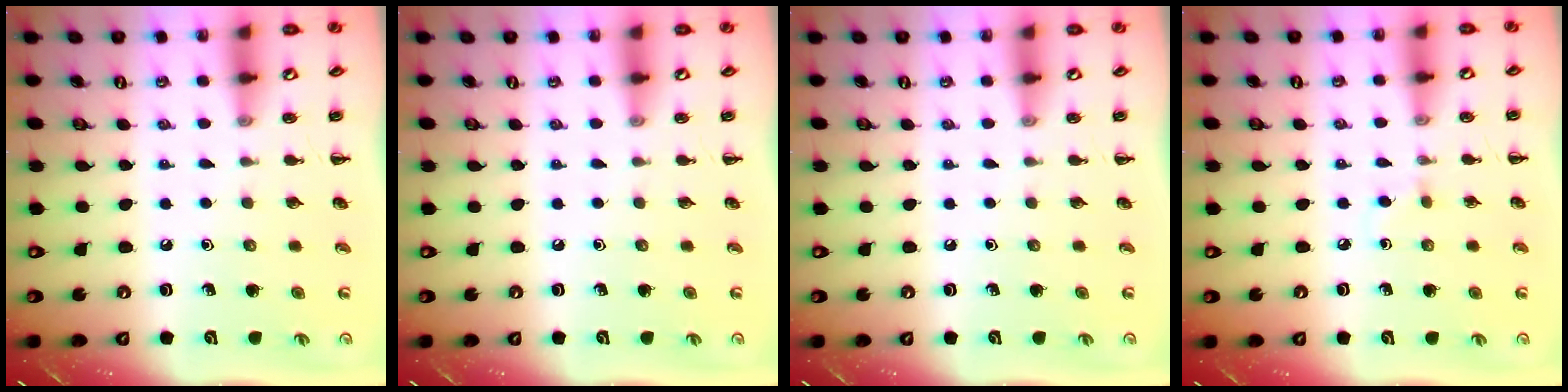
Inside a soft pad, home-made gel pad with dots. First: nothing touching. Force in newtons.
{"total": 0.0}
{"total": 0.0}
{"total": 2.4, "press": 2.1, "slide": 1.0}